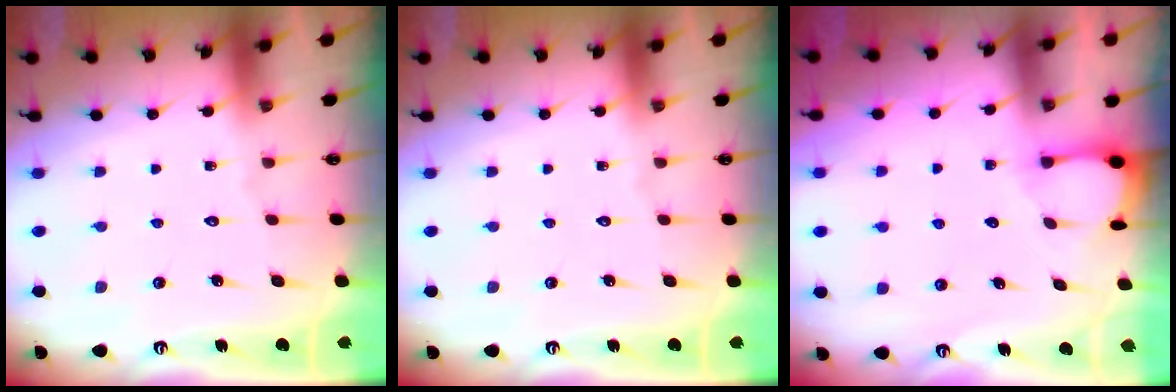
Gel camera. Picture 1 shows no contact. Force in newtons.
{"total": 0.0}
{"total": 2.4, "press": 2.3, "slide": 0.4}